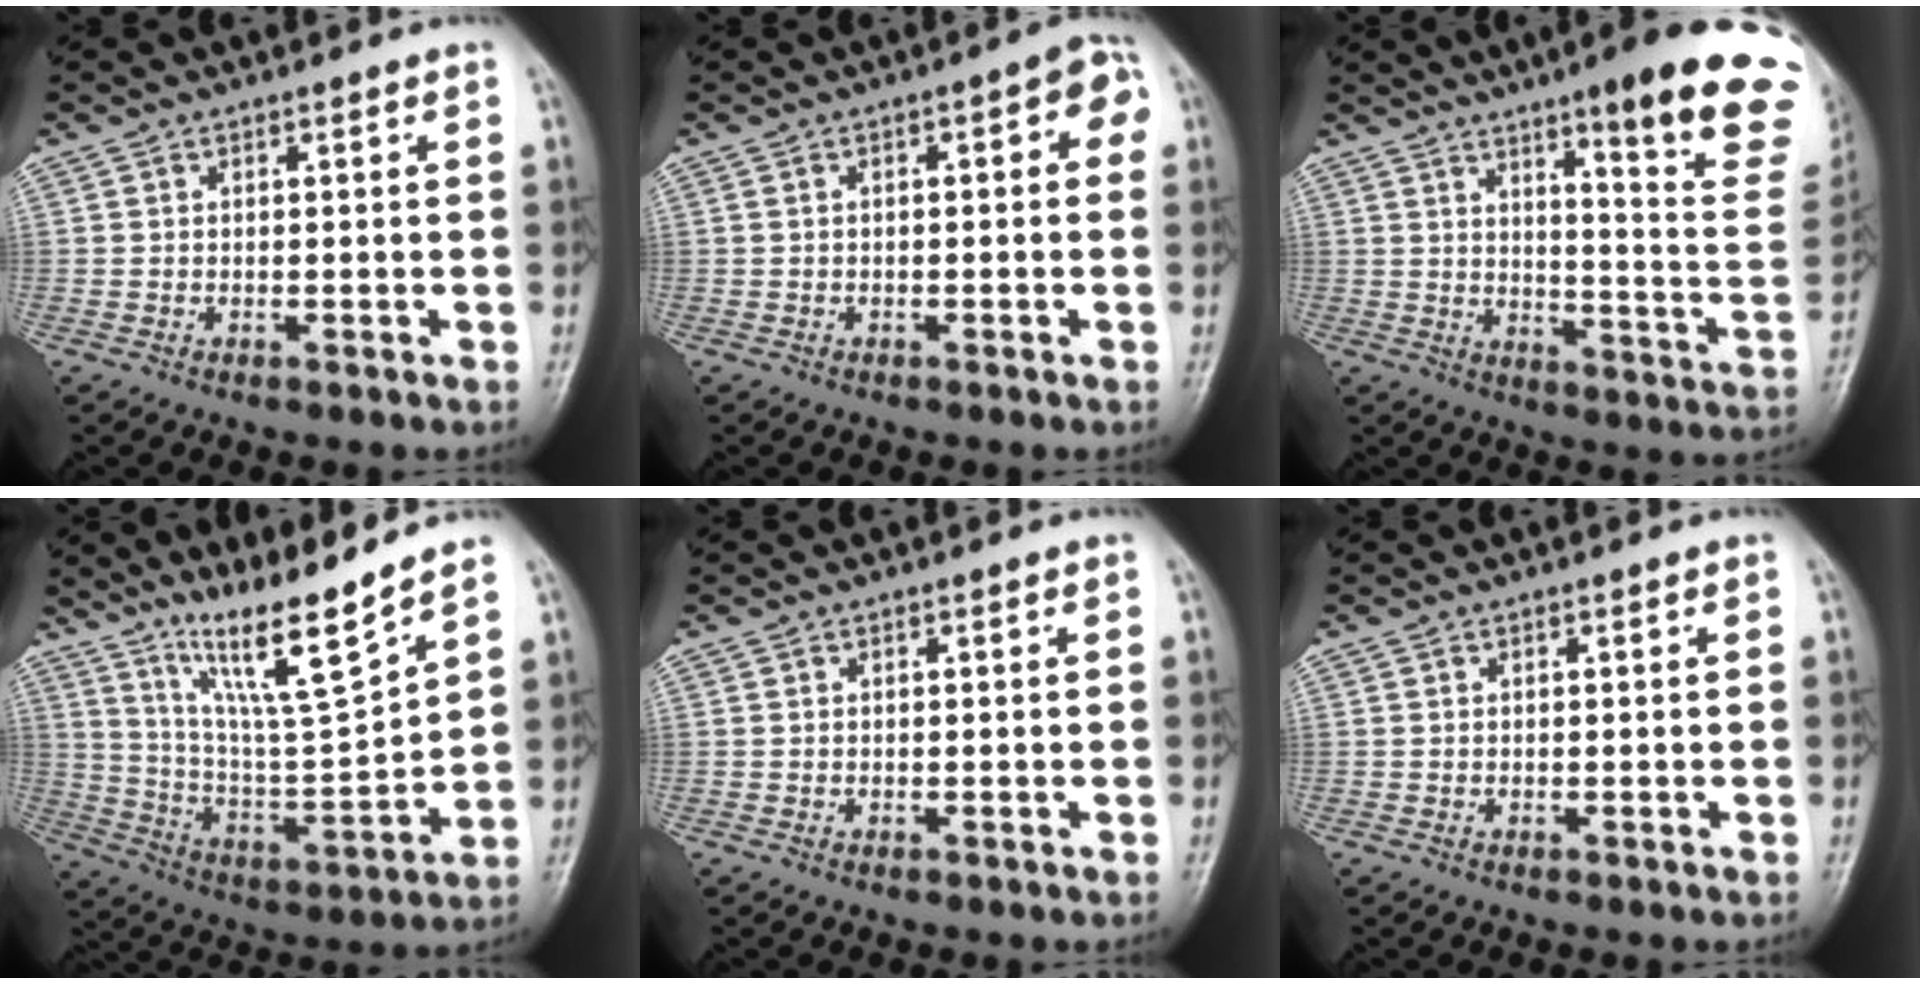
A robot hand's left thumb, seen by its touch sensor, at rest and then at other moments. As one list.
[{"total": 4.4, "force": [0.5, 1.9, 3.9], "torque": [-0.035, 0.023, -0.002]}, {"total": 23.3, "force": [13.9, 3.8, 18.3], "torque": [-0.213, -0.068, 0.183]}, {"total": 14.5, "force": [10.9, 0.4, 9.5], "torque": [-0.159, -0.073, 0.206]}, {"total": 0.0}, {"total": 0.0}]